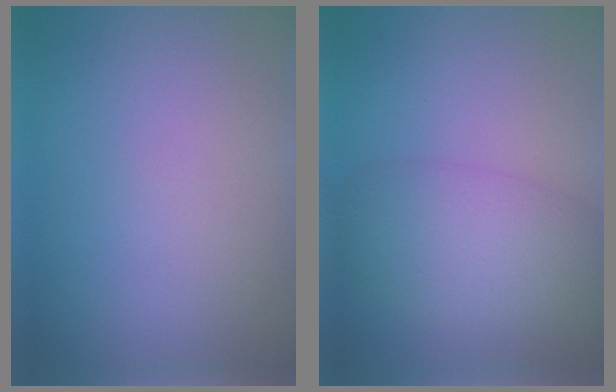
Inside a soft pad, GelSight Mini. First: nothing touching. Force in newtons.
{"total": 5.6, "press": 5.6, "slide": 0.0}